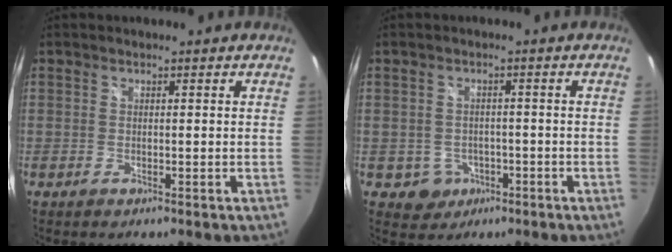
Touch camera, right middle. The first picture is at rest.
{"total": 4.2, "force": [-1.7, 3.8, 0.7], "torque": [-0.026, 0.007, -0.017]}